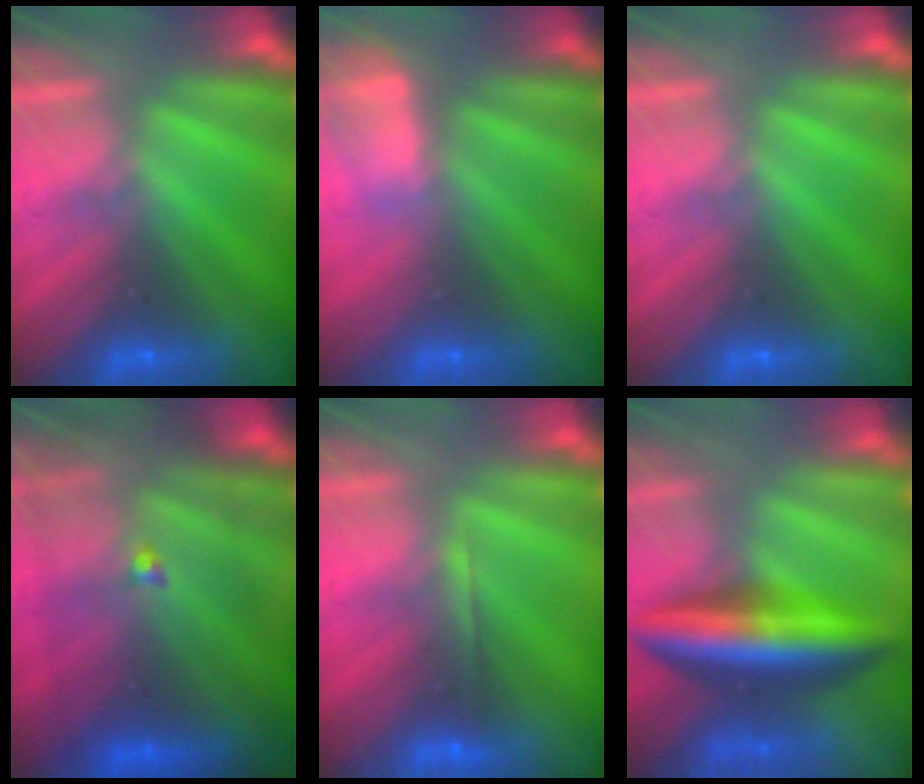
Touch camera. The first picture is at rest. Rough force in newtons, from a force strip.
{"total": 2.9}
{"total": 0.0}
{"total": 7.3}
{"total": 1.8}
{"total": 7.1}